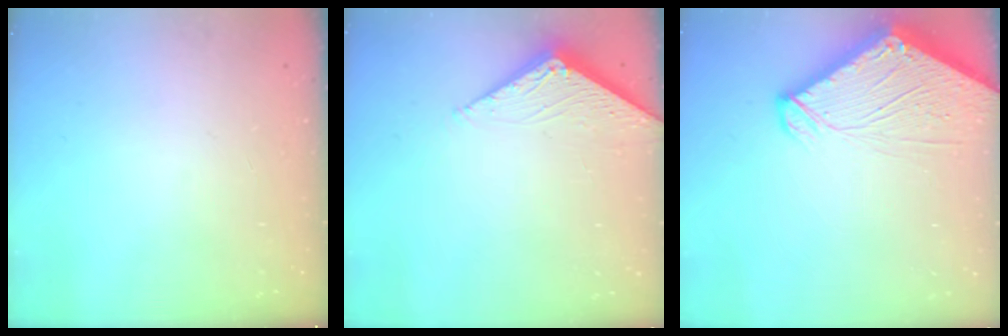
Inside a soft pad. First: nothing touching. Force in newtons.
{"total": 3.0, "press": 3.0, "slide": 0.5}
{"total": 9.2, "press": 9.1, "slide": 1.0}